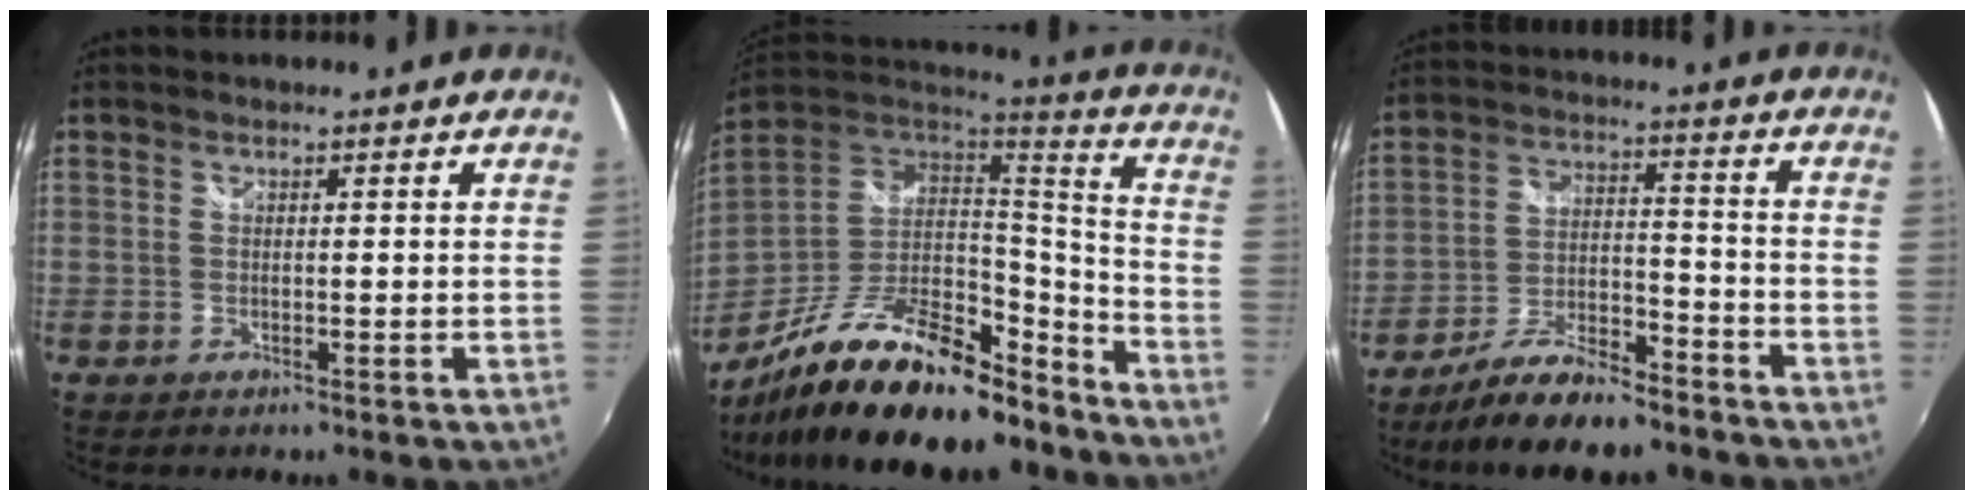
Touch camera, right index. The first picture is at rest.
{"total": 29.2, "force": [-21.3, 10.4, 17.0], "torque": [-0.294, -0.009, -0.332]}
{"total": 13.8, "force": [-11.1, 4.2, 7.0], "torque": [-0.142, 0.002, -0.187]}